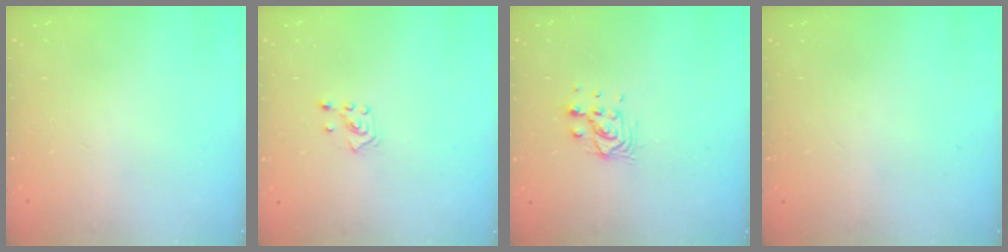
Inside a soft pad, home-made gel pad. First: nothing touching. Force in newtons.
{"total": 2.8, "press": 2.7, "slide": 0.7}
{"total": 6.9, "press": 6.9, "slide": 0.4}
{"total": 0.0}